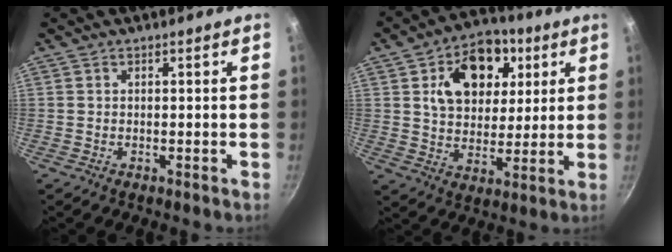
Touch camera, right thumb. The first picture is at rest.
{"total": 16.4, "force": [5.4, 11.6, 10.3], "torque": [-0.119, -0.007, 0.080]}